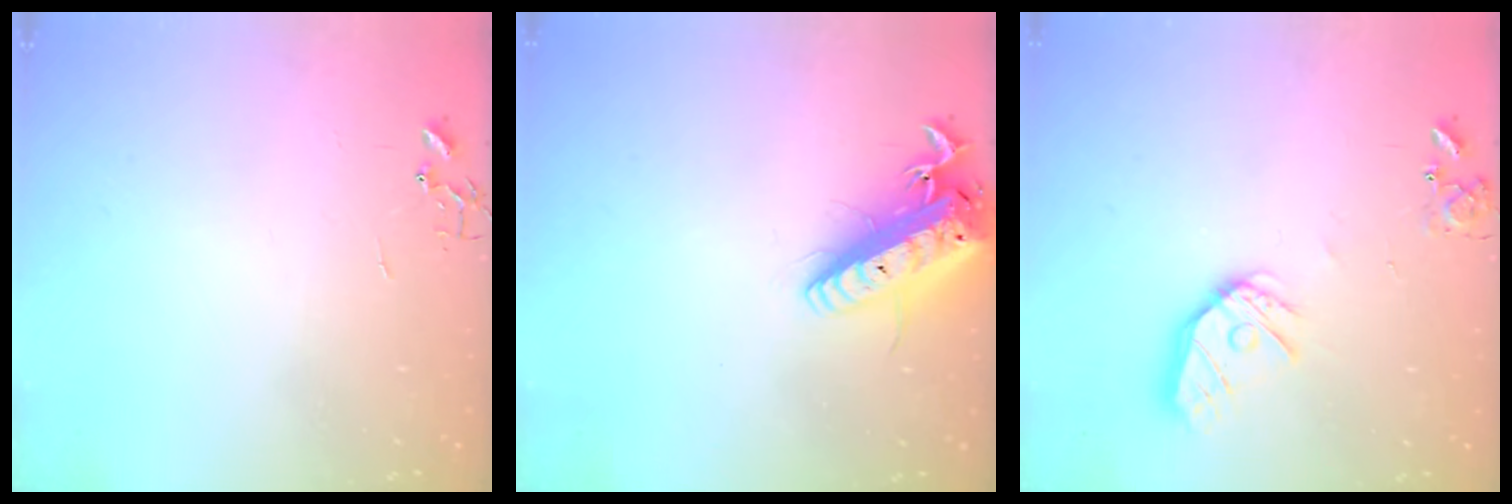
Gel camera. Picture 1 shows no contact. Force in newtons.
{"total": 16.9, "press": 16.6, "slide": 3.2}
{"total": 14.1, "press": 14.0, "slide": 1.7}